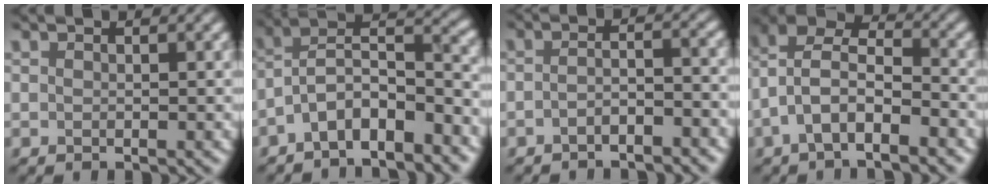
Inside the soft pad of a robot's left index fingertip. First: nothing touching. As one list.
[{"total": 7.5, "force": [-4.5, 2.6, 5.4], "torque": [-0.087, 0.012, -0.087]}, {"total": 2.6, "force": [-1.7, 0.7, 1.9], "torque": [-0.032, 0.004, -0.036]}, {"total": 5.9, "force": [-2.4, 2.6, 4.6], "torque": [-0.085, 0.014, -0.054]}]